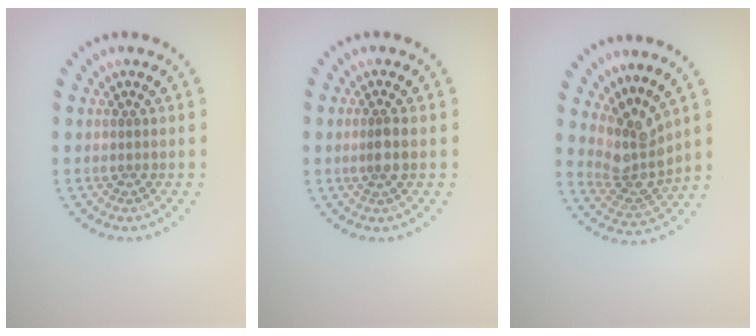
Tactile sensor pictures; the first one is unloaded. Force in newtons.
{"total": 1.7, "press": 1.5, "slide": 0.8}
{"total": 4.0, "press": 3.0, "slide": 2.6}